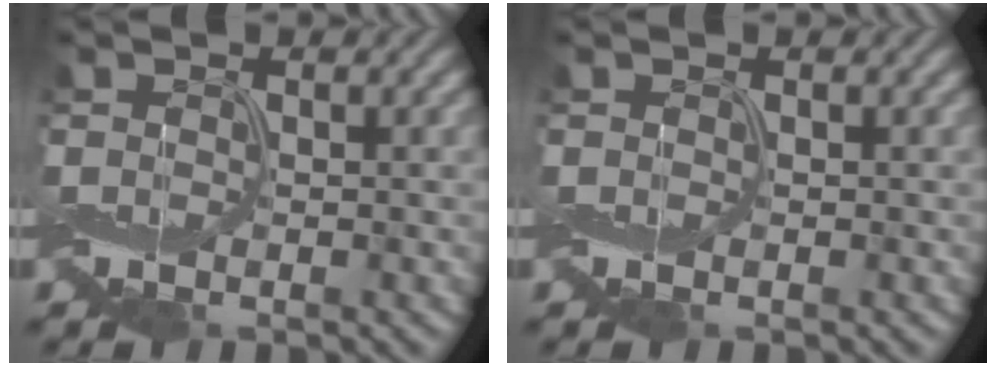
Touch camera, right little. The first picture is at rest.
{"total": 0.0}